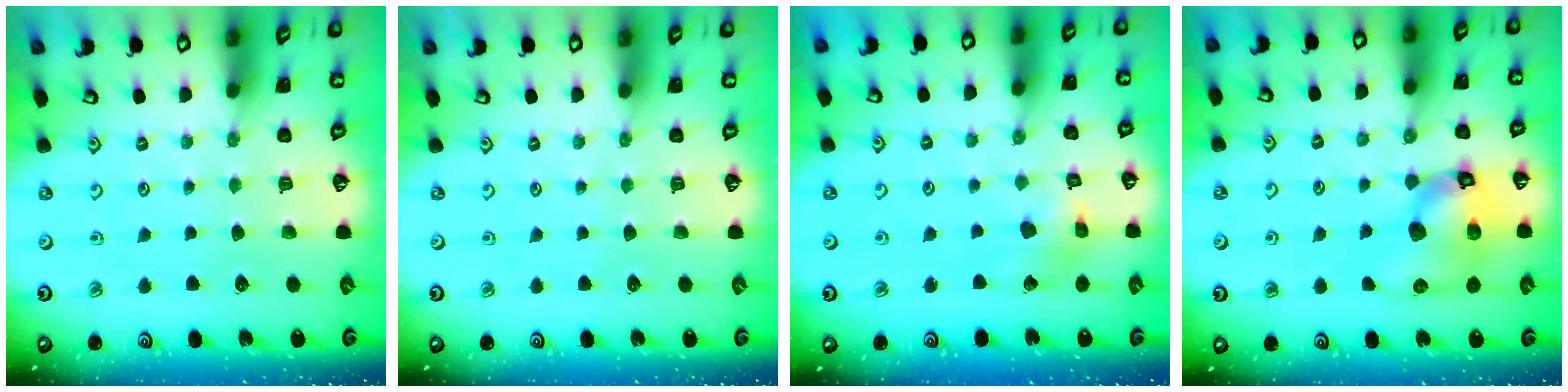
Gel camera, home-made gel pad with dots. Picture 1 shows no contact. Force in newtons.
{"total": 0.0}
{"total": 8.4, "press": 8.4, "slide": 1.0}
{"total": 15.9, "press": 15.7, "slide": 2.6}